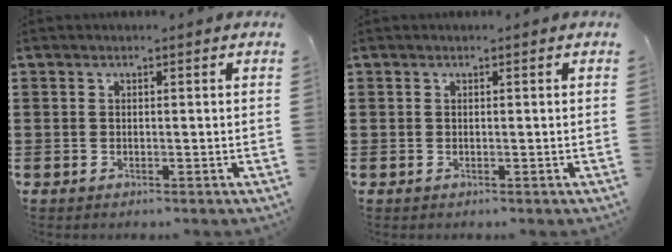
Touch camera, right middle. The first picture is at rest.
{"total": 0.0}